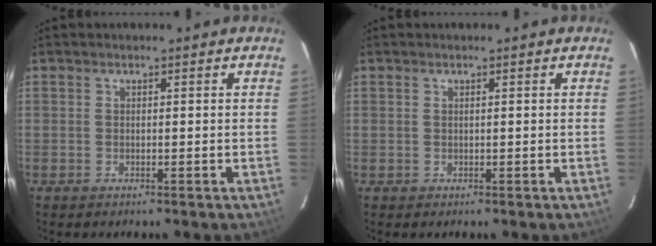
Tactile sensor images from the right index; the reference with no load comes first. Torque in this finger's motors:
{"motor_torque": [-1.26, -0.05, -0.86, -0.21]}